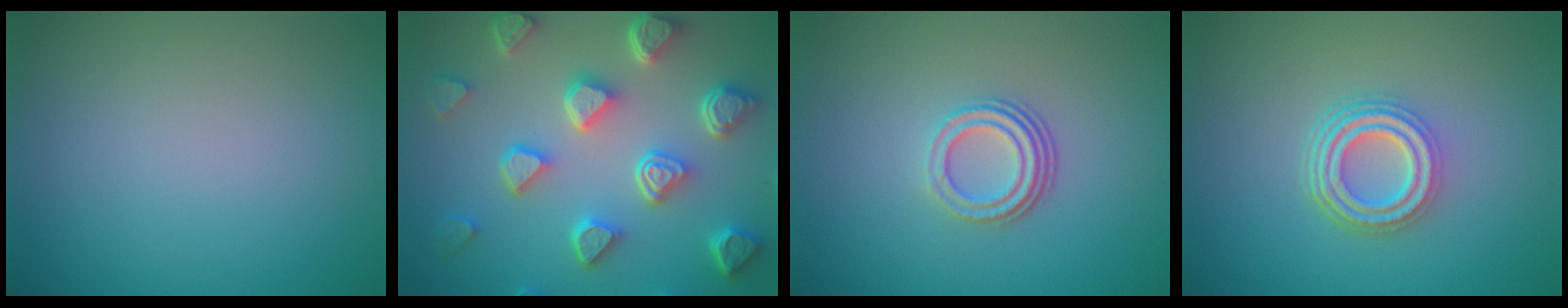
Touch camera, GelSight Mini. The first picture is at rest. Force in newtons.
{"total": 7.6, "press": 5.9, "slide": 4.9}
{"total": 3.0, "press": 2.1, "slide": 2.1}
{"total": 4.8, "press": 3.4, "slide": 3.4}